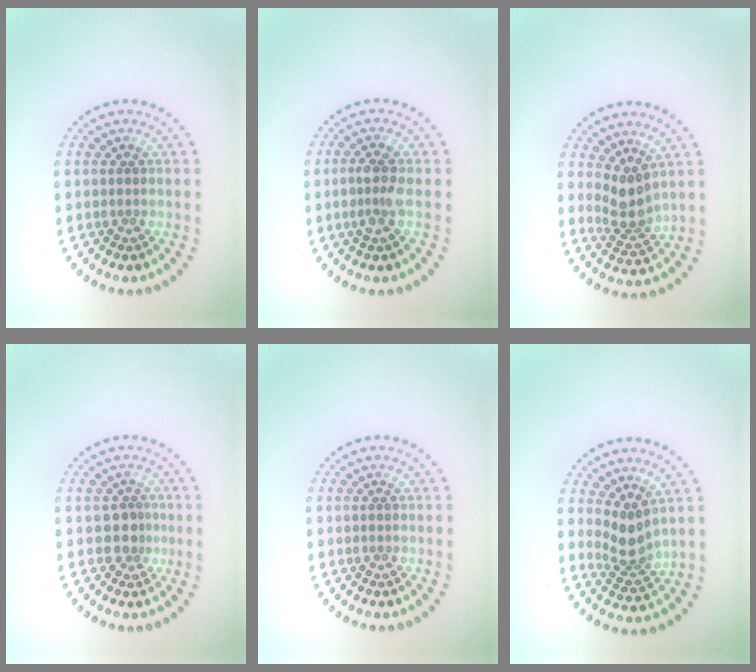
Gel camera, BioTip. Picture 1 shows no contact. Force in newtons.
{"total": 2.4, "press": 2.2, "slide": 0.8}
{"total": 2.9, "press": 2.2, "slide": 1.8}
{"total": 1.8, "press": 1.3, "slide": 1.2}
{"total": 0.0}
{"total": 2.8, "press": 2.0, "slide": 2.0}